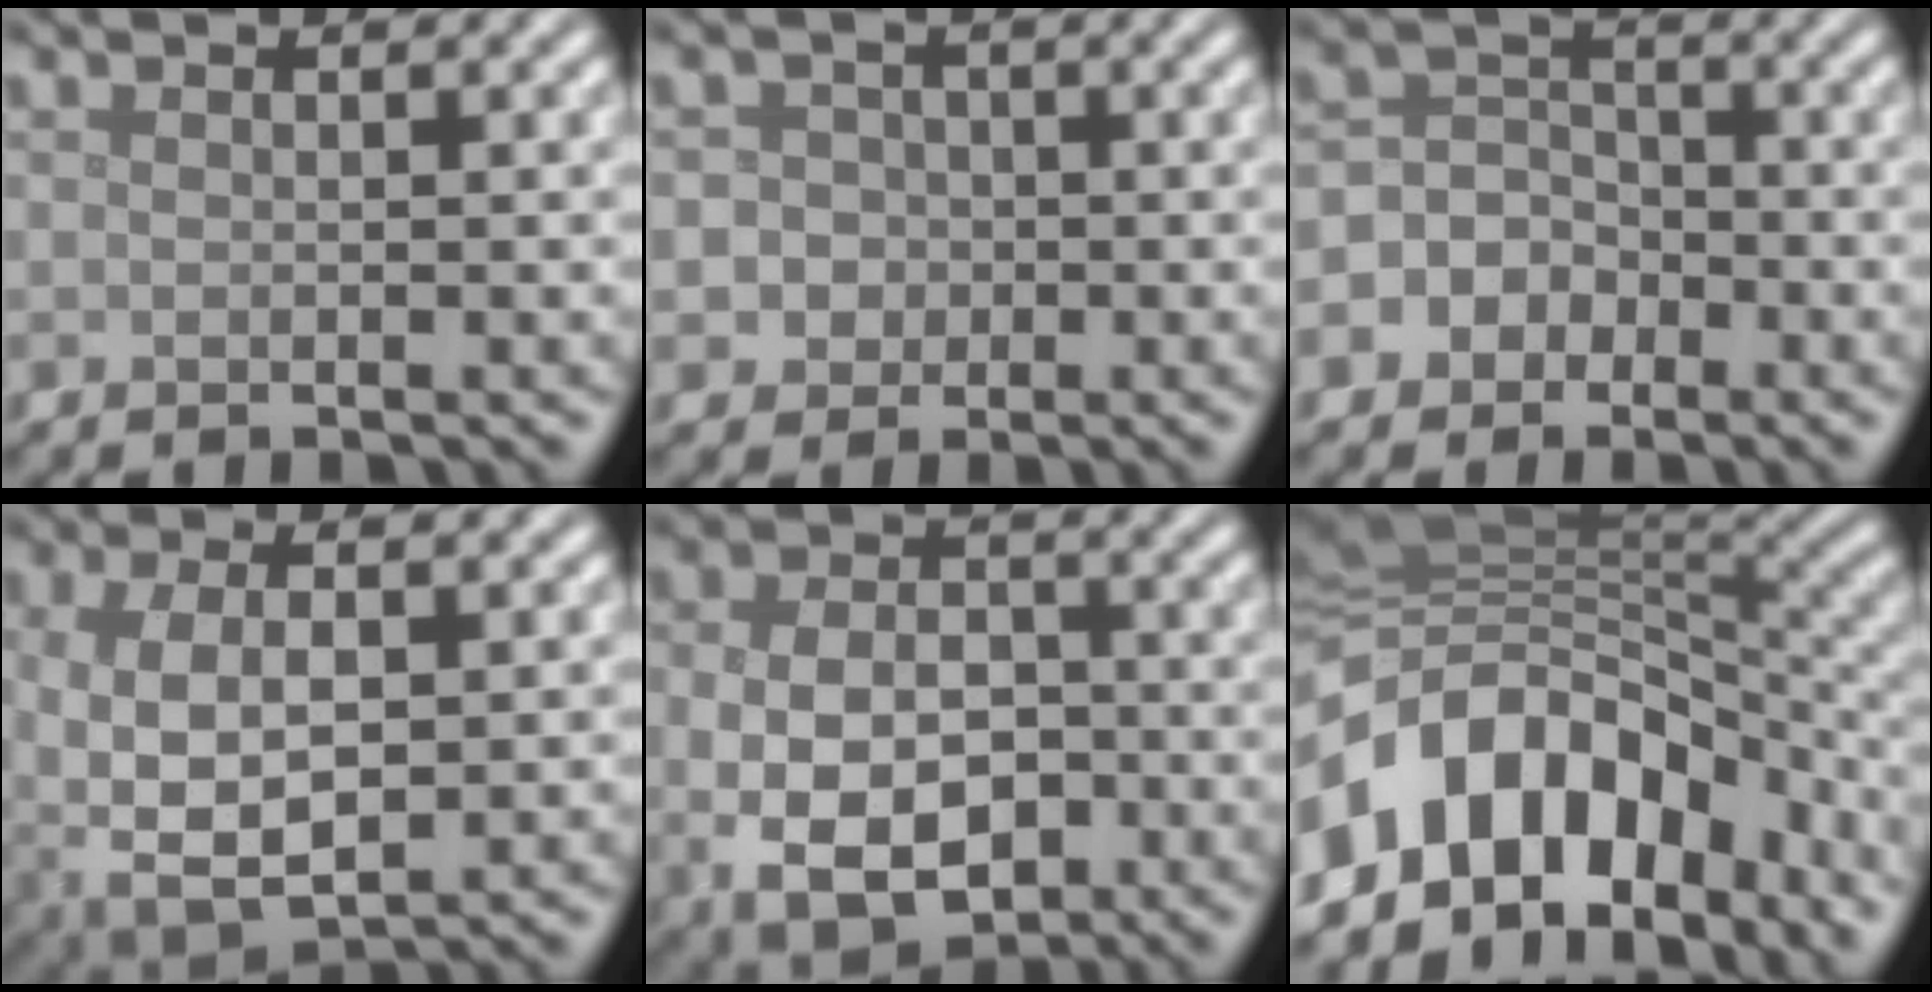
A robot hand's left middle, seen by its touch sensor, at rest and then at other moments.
{"total": 3.6, "force": [-0.1, 3.4, 1.1], "torque": [0.007, 0.022, -0.015]}
{"total": 6.3, "force": [-2.8, 5.6, 1.1], "torque": [-0.005, 0.013, -0.074]}
{"total": 7.0, "force": [-0.1, 4.0, 5.7], "torque": [-0.129, -0.018, 0.013]}
{"total": 8.1, "force": [-2.2, 5.4, 5.6], "torque": [-0.122, -0.022, -0.037]}
{"total": 12.9, "force": [-6.1, 9.1, 6.7], "torque": [-0.139, 0.008, -0.103]}